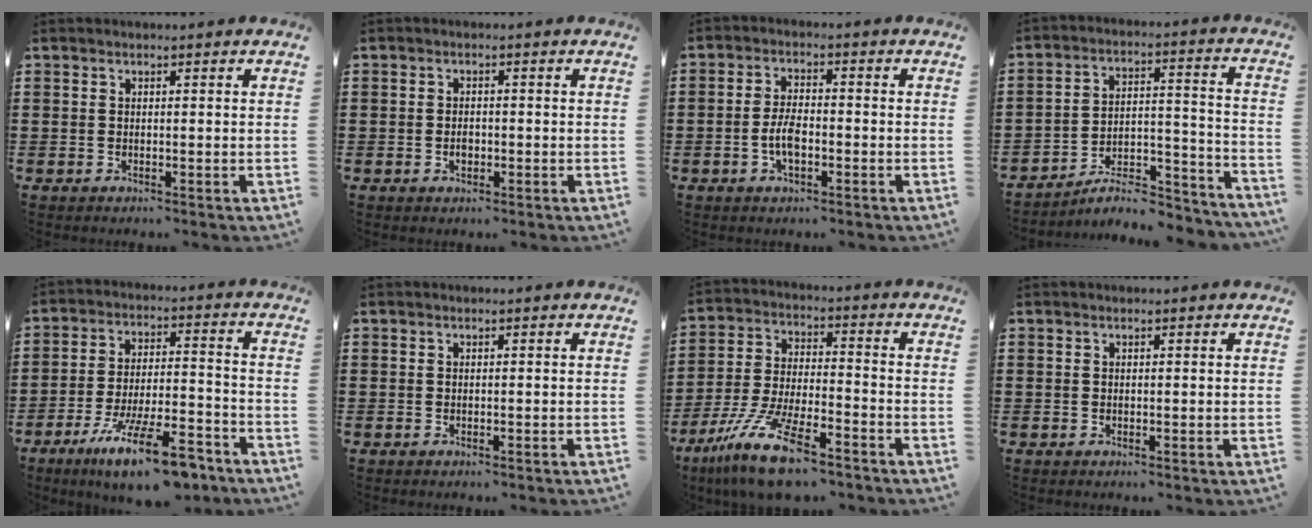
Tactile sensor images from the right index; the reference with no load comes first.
{"total": 1.6, "force": [-0.4, 1.0, 1.1], "torque": [-0.022, 0.002, -0.007]}
{"total": 4.4, "force": [-1.2, 1.9, 3.8], "torque": [-0.088, 0.000, -0.027]}
{"total": 7.6, "force": [-6.6, 2.0, 3.2], "torque": [-0.040, 0.017, -0.124]}
{"total": 13.2, "force": [-9.6, 2.6, 8.8], "torque": [-0.150, 0.032, -0.170]}
{"total": 0.0}
{"total": 13.2, "force": [-9.8, 2.4, 8.5], "torque": [-0.181, 0.015, -0.185]}
{"total": 0.0}